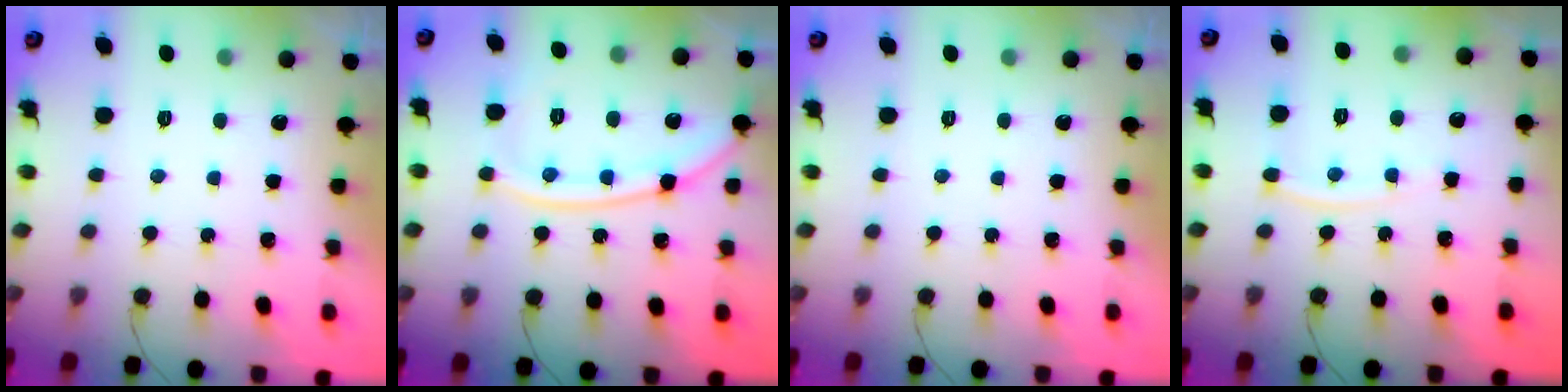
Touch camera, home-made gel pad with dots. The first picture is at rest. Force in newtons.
{"total": 12.8, "press": 12.8, "slide": 0.9}
{"total": 0.0}
{"total": 7.1, "press": 7.1, "slide": 0.9}